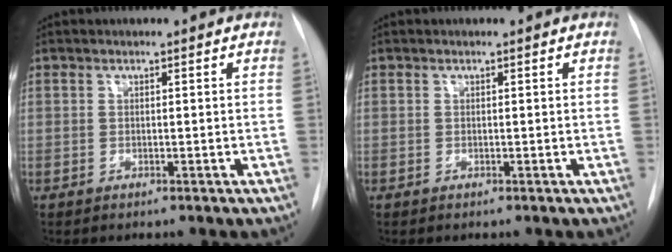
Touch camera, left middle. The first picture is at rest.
{"total": 0.0}